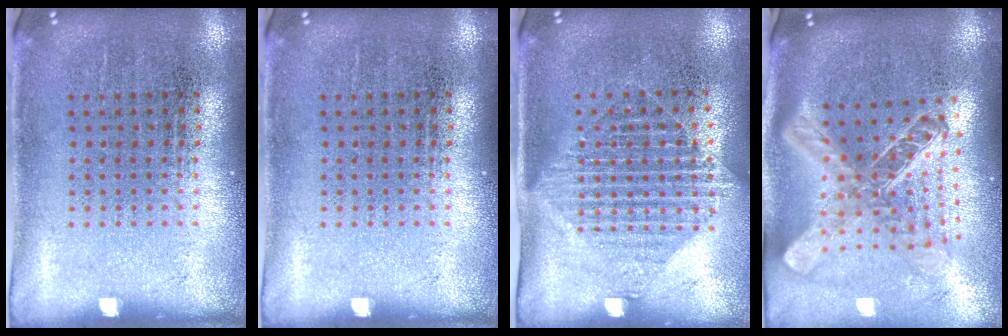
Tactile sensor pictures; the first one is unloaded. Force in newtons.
{"total": 0.0}
{"total": 1.5, "press": 1.2, "slide": 0.9}
{"total": 2.7, "press": 2.0, "slide": 1.8}